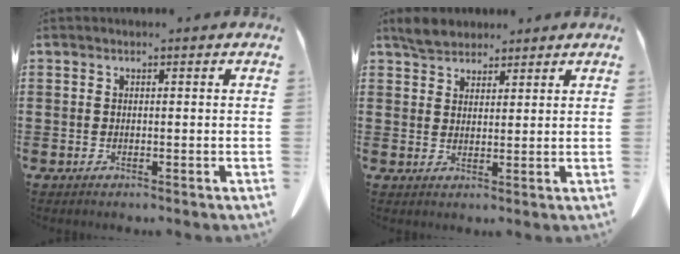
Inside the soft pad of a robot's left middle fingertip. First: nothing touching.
{"total": 3.6, "force": [3.2, 1.5, 0.8], "torque": [-0.026, 0.003, 0.061]}